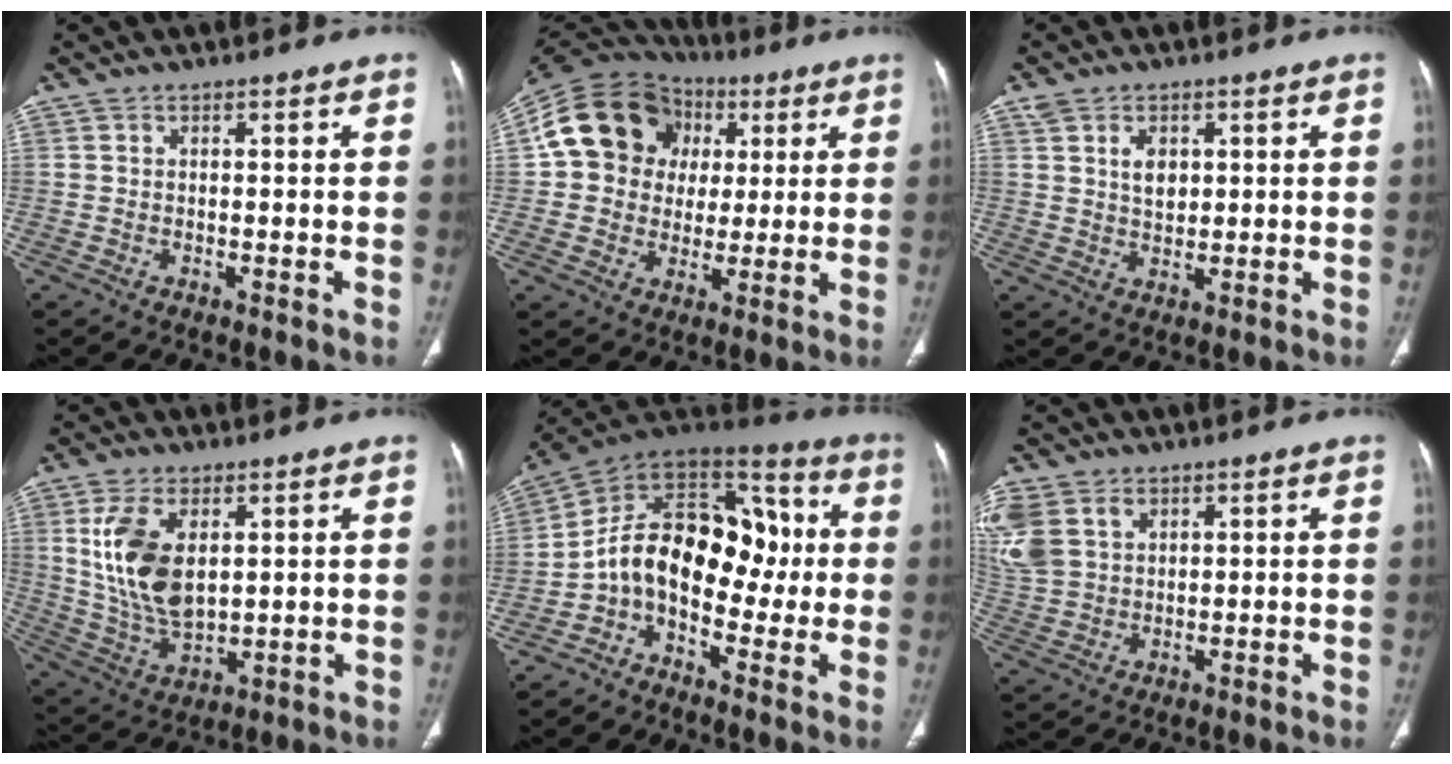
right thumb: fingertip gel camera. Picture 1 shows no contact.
{"total": 17.4, "force": [3.6, 15.2, 7.6], "torque": [-0.107, 0.027, 0.062]}
{"total": 4.2, "force": [1.4, 2.9, 2.7], "torque": [-0.032, -0.008, 0.027]}
{"total": 13.3, "force": [3.4, 7.5, 10.5], "torque": [-0.200, -0.018, 0.078]}
{"total": 16.7, "force": [-2.2, 11.0, 12.4], "torque": [-0.160, 0.071, -0.050]}
{"total": 11.7, "force": [4.8, 8.6, 6.3], "torque": [-0.154, 0.003, 0.106]}